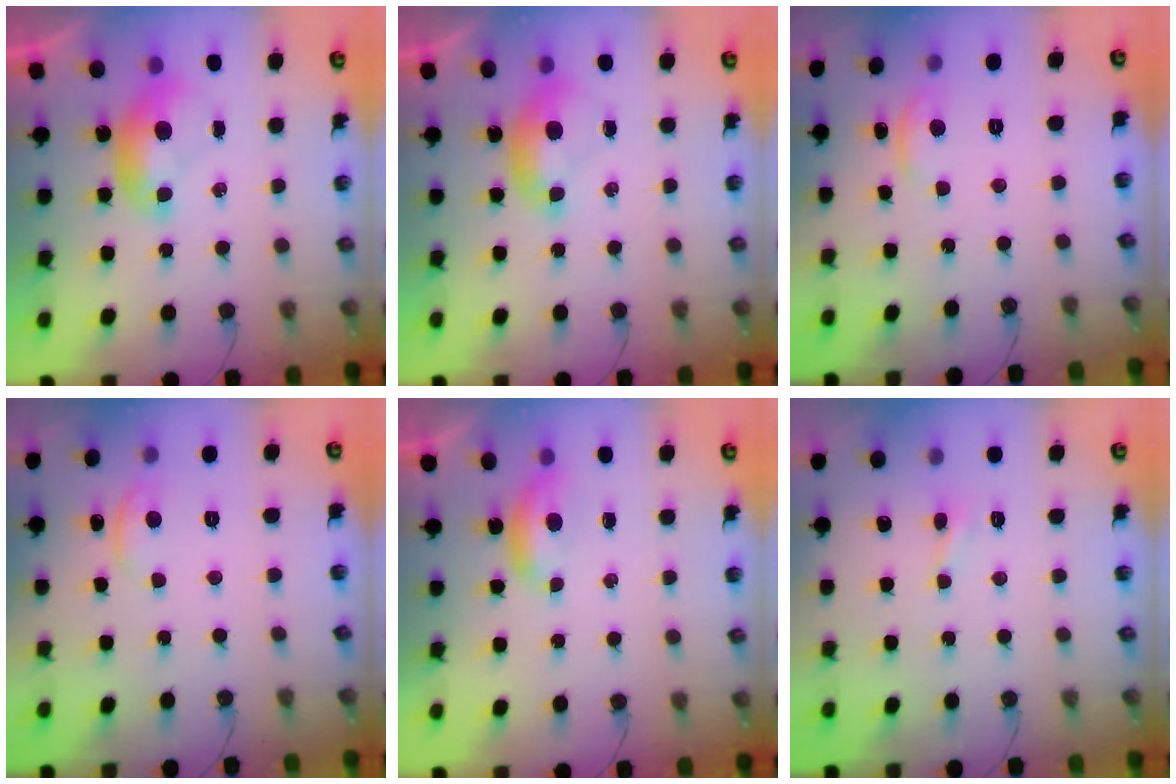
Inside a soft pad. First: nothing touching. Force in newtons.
{"total": 0.6, "press": 0.1, "slide": 0.6}
{"total": 1.2, "press": 1.1, "slide": 0.5}
{"total": 1.2, "press": 1.0, "slide": 0.6}
{"total": 1.8, "press": 1.8, "slide": 0.4}
{"total": 0.9, "press": 0.8, "slide": 0.4}